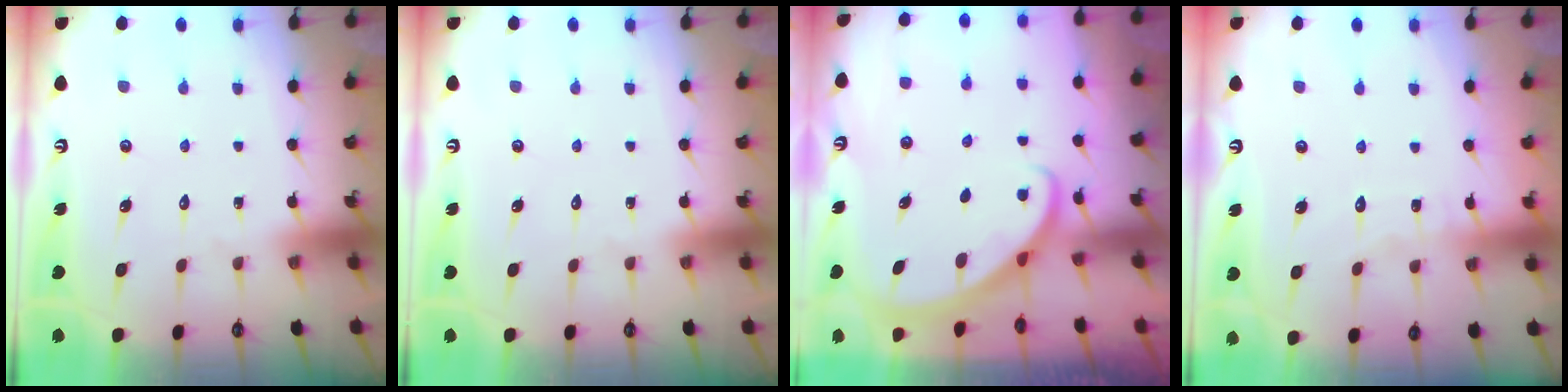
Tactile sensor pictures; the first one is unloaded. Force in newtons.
{"total": 0.0}
{"total": 2.6, "press": 2.6, "slide": 0.1}
{"total": 4.7, "press": 4.7, "slide": 0.5}